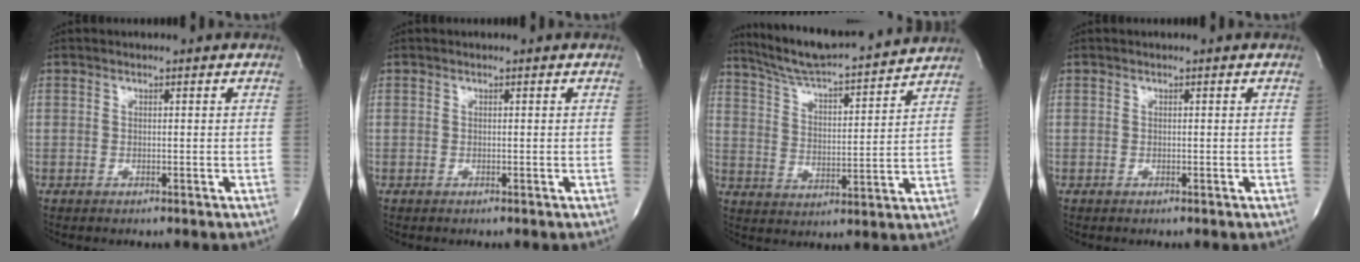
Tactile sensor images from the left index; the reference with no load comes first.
{"total": 0.0}
{"total": 17.4, "force": [16.1, 0.6, 6.7], "torque": [-0.116, 0.000, 0.245]}
{"total": 0.0}